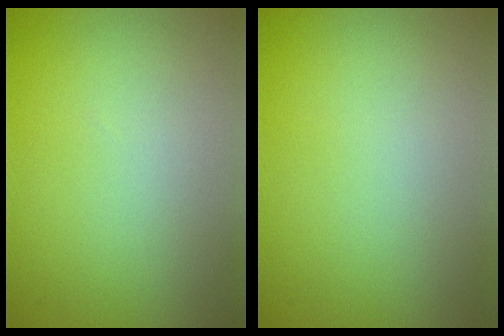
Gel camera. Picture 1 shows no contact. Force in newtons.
{"total": 0.0}